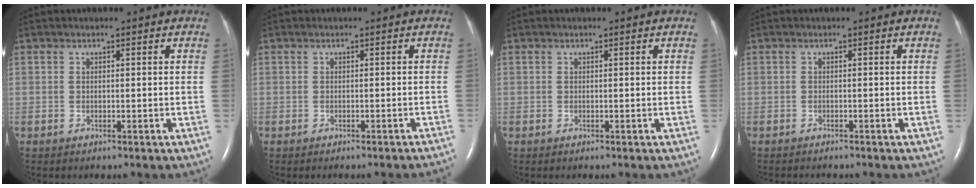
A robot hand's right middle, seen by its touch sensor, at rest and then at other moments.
{"total": 3.8, "force": [-3.6, -0.7, 1.2], "torque": [-0.009, -0.006, -0.038]}
{"total": 0.0}
{"total": 2.6, "force": [-2.3, 0.5, 1.0], "torque": [-0.015, -0.004, -0.026]}